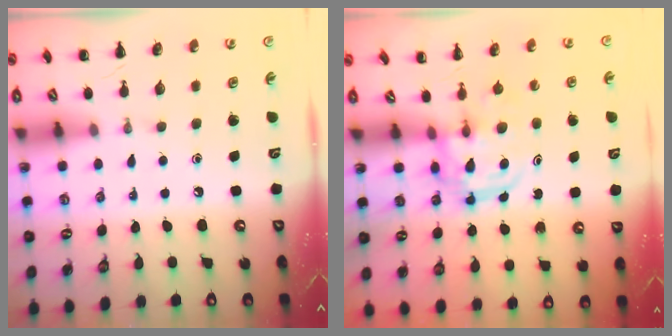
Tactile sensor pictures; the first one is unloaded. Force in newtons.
{"total": 3.1, "press": 3.1, "slide": 0.4}